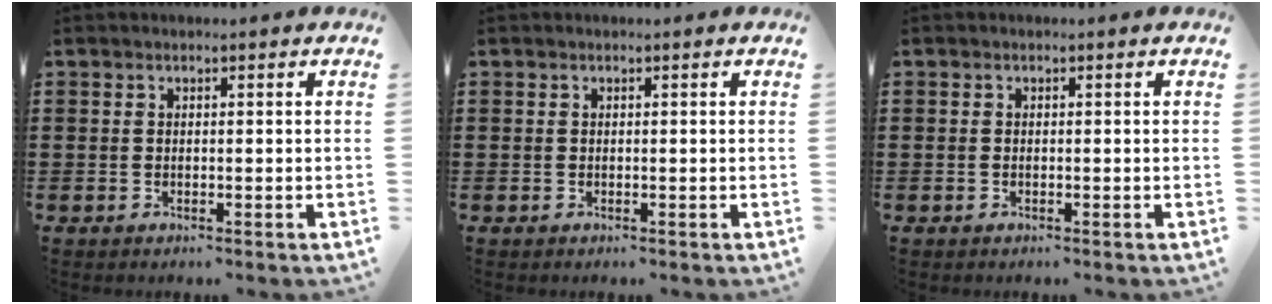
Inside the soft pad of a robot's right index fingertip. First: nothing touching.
{"total": 0.0}
{"total": 0.0}